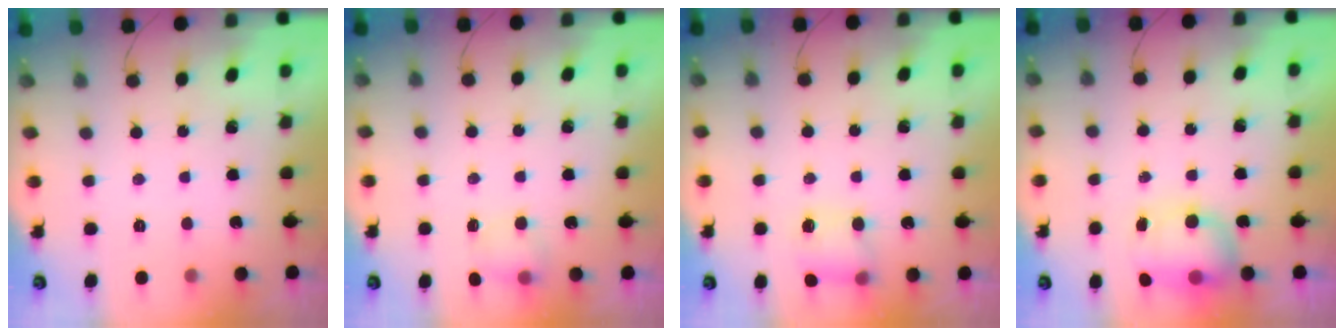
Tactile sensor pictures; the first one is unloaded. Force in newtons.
{"total": 4.3, "press": 4.1, "slide": 1.2}
{"total": 5.4, "press": 5.3, "slide": 0.6}
{"total": 7.2, "press": 7.1, "slide": 1.1}